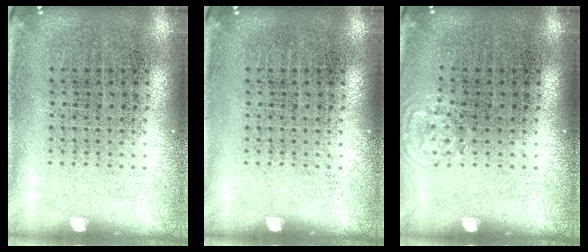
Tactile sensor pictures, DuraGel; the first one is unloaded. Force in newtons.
{"total": 0.0}
{"total": 0.6, "press": 0.6, "slide": 0.1}